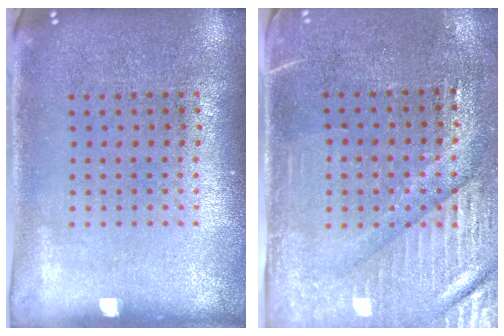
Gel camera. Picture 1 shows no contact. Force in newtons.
{"total": 3.5, "press": 3.2, "slide": 1.6}